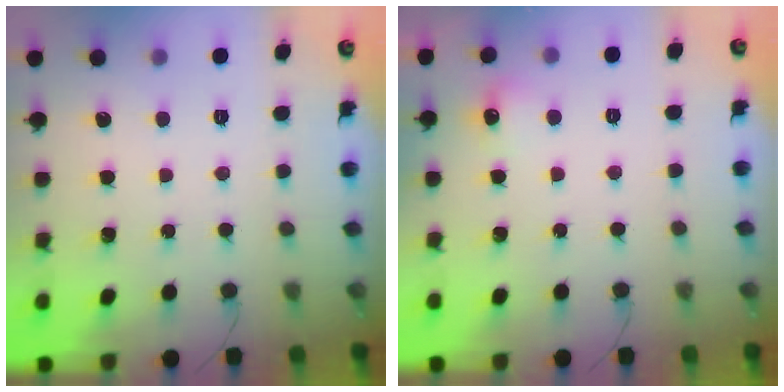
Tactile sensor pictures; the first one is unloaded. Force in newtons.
{"total": 6.4, "press": 6.3, "slide": 1.3}